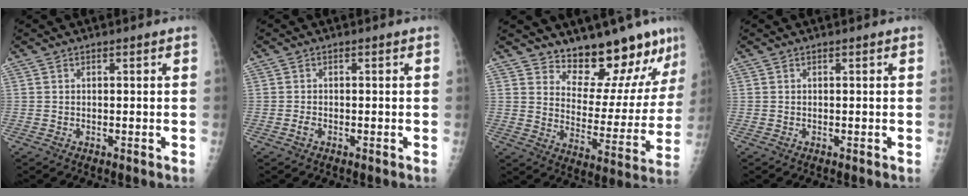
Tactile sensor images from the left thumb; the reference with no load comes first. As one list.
[{"total": 0.9, "force": [-0.5, 0.4, 0.6], "torque": [-0.012, 0.003, -0.011]}, {"total": 15.6, "force": [13.5, 5.0, 6.0], "torque": [-0.028, -0.118, 0.192]}, {"total": 0.0}]